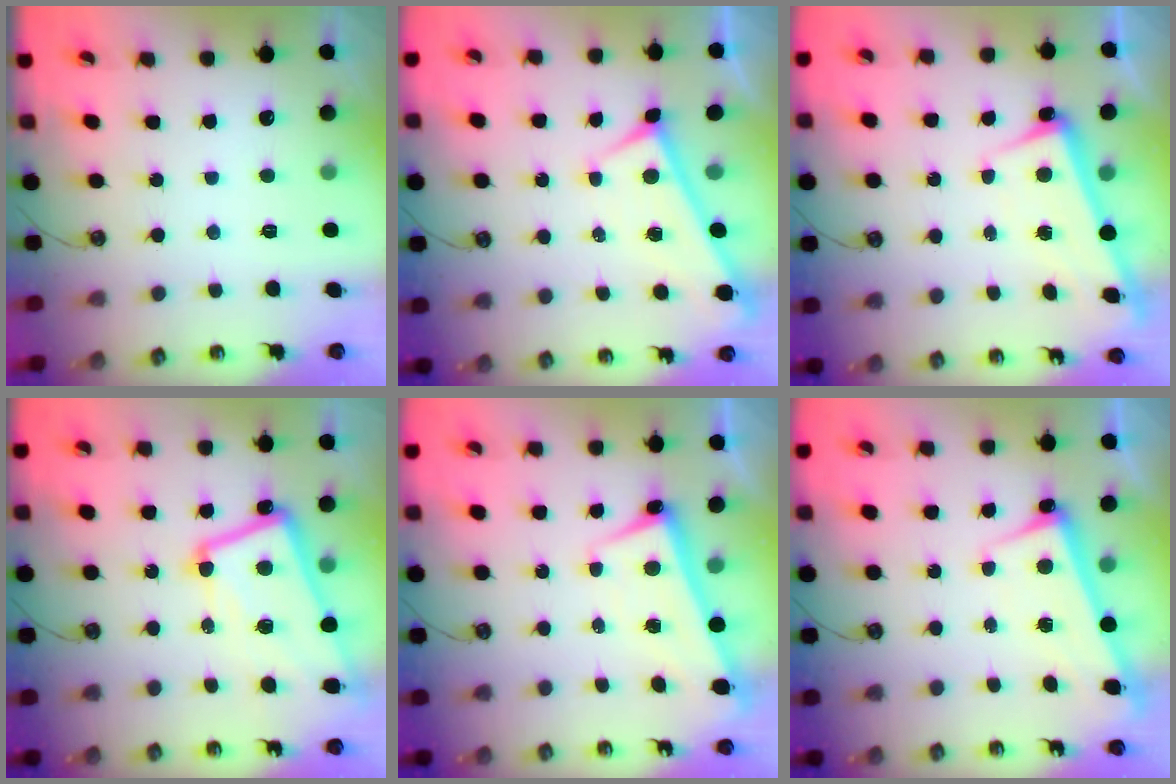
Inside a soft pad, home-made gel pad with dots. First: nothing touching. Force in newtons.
{"total": 0.0}
{"total": 2.4, "press": 2.3, "slide": 0.9}
{"total": 11.0, "press": 10.8, "slide": 2.0}
{"total": 2.5, "press": 2.4, "slide": 0.7}
{"total": 2.6, "press": 2.4, "slide": 0.9}